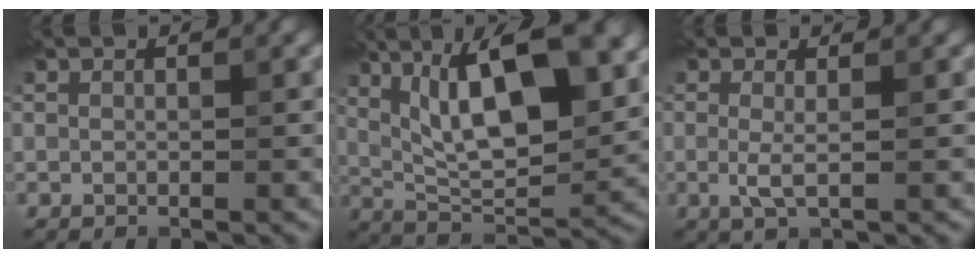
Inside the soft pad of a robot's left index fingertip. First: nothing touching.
{"total": 12.8, "force": [4.7, 4.6, 11.0], "torque": [-0.165, 0.009, 0.075]}
{"total": 1.7, "force": [-0.1, 0.3, 1.7], "torque": [-0.038, -0.003, -0.003]}